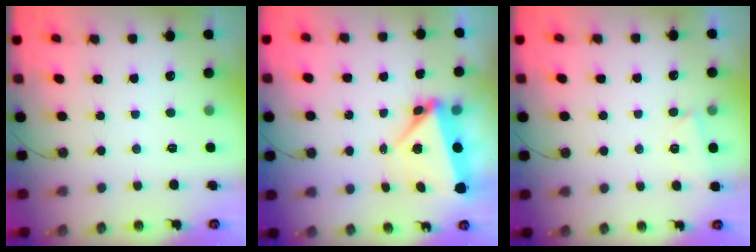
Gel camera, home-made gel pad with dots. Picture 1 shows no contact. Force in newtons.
{"total": 6.2, "press": 6.2, "slide": 0.2}
{"total": 3.8, "press": 2.9, "slide": 2.4}